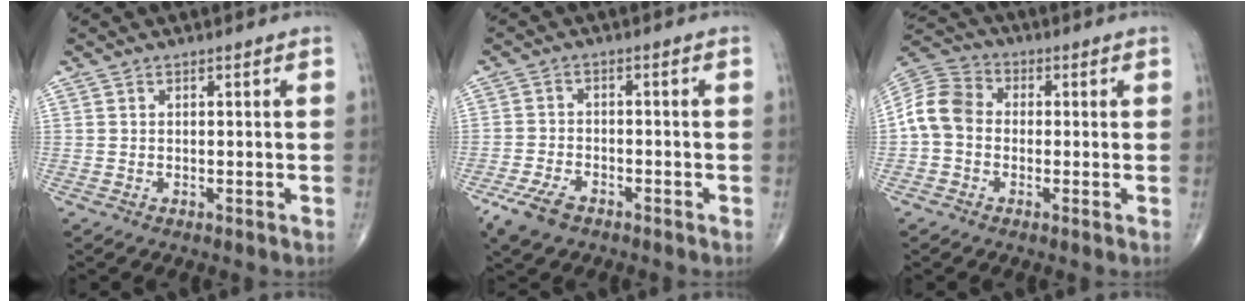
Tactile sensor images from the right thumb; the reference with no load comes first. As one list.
[{"total": 5.6, "force": [-3.6, 3.0, 3.0], "torque": [-0.063, 0.010, -0.066]}, {"total": 8.7, "force": [-0.8, 7.1, 5.1], "torque": [-0.091, 0.029, -0.030]}]